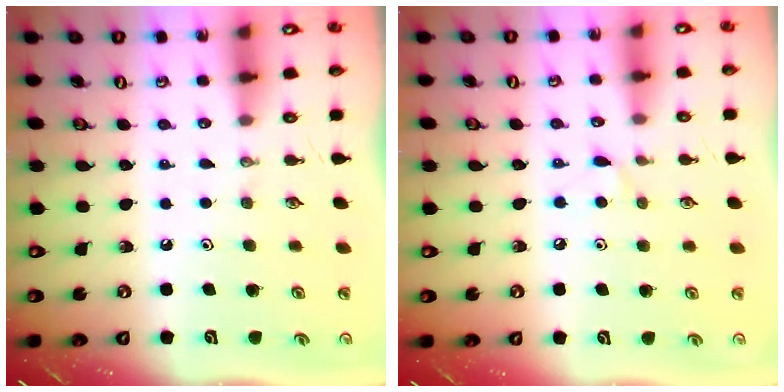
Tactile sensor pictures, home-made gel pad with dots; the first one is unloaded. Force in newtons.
{"total": 4.6, "press": 4.5, "slide": 0.6}